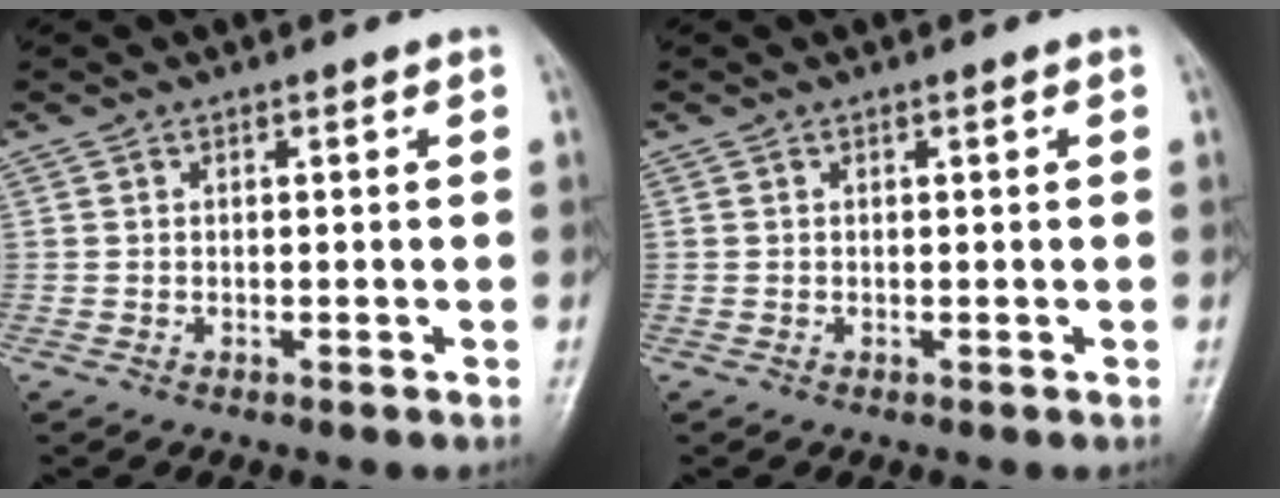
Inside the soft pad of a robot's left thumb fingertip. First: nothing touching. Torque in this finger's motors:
{"motor_torque": [0.25, -0.76, -0.05, 0.24, -0.02]}